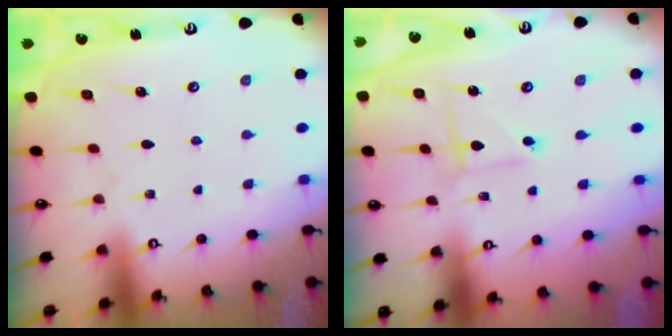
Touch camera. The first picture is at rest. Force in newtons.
{"total": 2.2, "press": 2.2, "slide": 0.3}